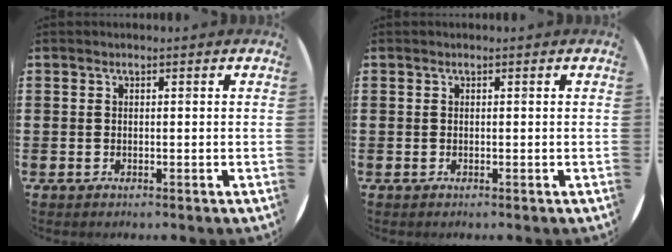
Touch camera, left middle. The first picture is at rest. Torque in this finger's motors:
{"motor_torque": [-0.08, 0.06, 0.01, 0.00]}